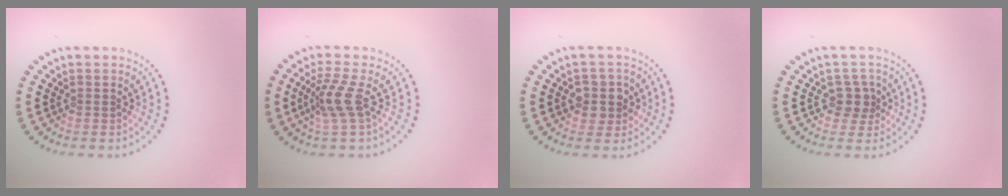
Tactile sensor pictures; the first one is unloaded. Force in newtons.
{"total": 2.9, "press": 2.0, "slide": 2.0}
{"total": 2.7, "press": 2.5, "slide": 1.0}
{"total": 1.9, "press": 1.6, "slide": 1.1}